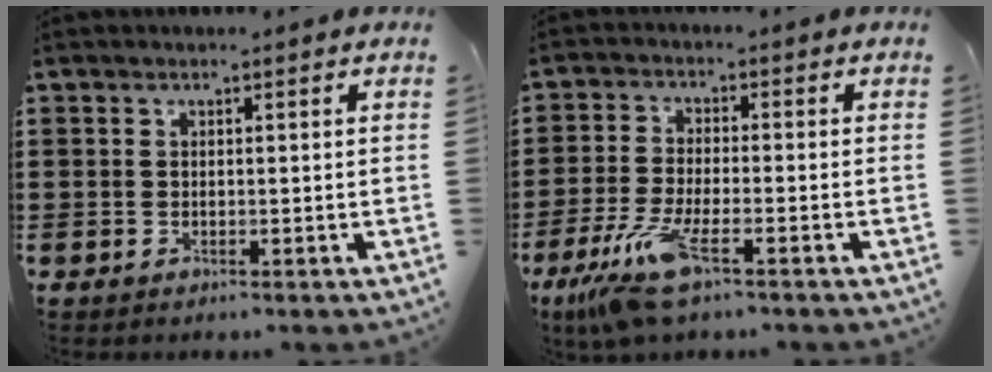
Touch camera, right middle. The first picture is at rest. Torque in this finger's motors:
{"motor_torque": [1.19, -0.95, 0.23, 0.19]}